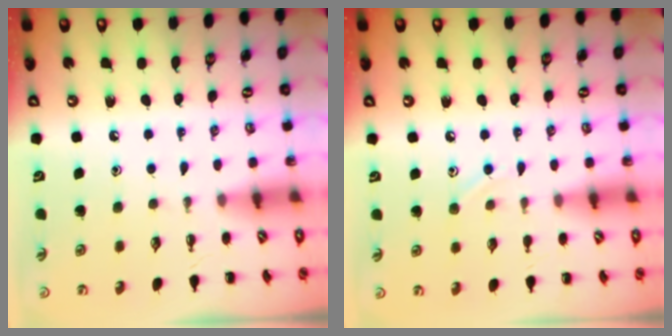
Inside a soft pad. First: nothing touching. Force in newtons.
{"total": 5.8, "press": 5.5, "slide": 1.8}